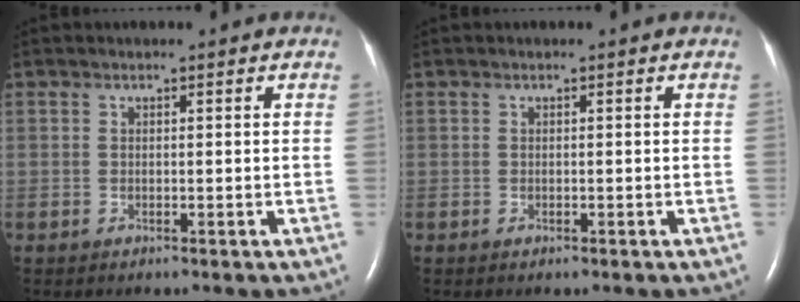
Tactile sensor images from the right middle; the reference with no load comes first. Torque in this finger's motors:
{"motor_torque": [-0.18, 0.08, 0.01, 0.01]}